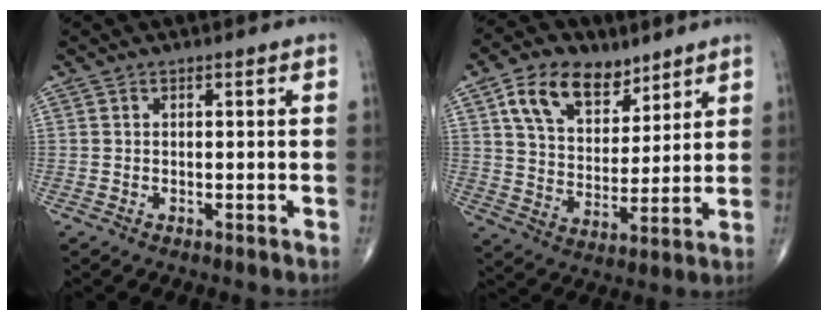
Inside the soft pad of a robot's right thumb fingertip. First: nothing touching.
{"total": 13.9, "force": [7.8, 8.7, 7.6], "torque": [-0.103, -0.033, 0.144]}